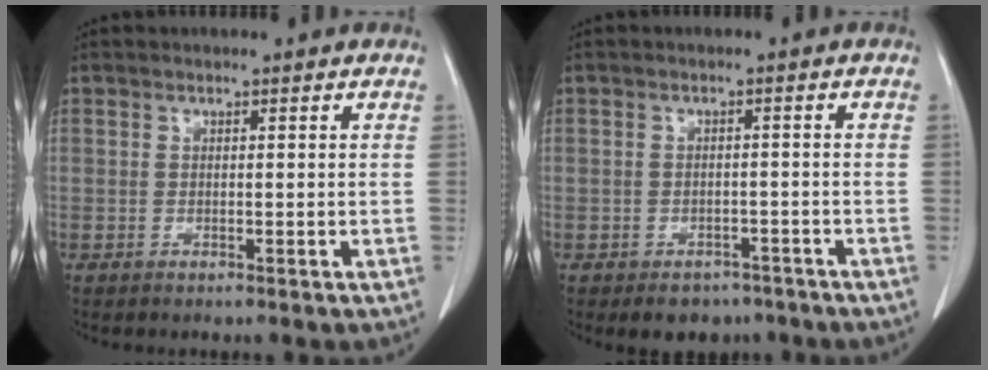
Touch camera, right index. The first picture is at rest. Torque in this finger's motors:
{"motor_torque": [-0.32, -0.11, -0.22, -0.06]}